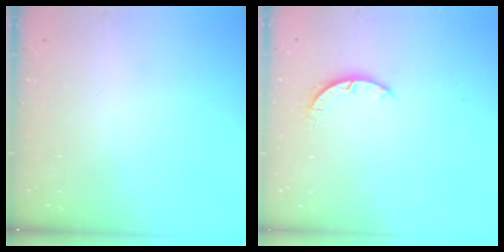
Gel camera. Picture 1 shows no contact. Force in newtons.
{"total": 2.7, "press": 2.7, "slide": 0.4}